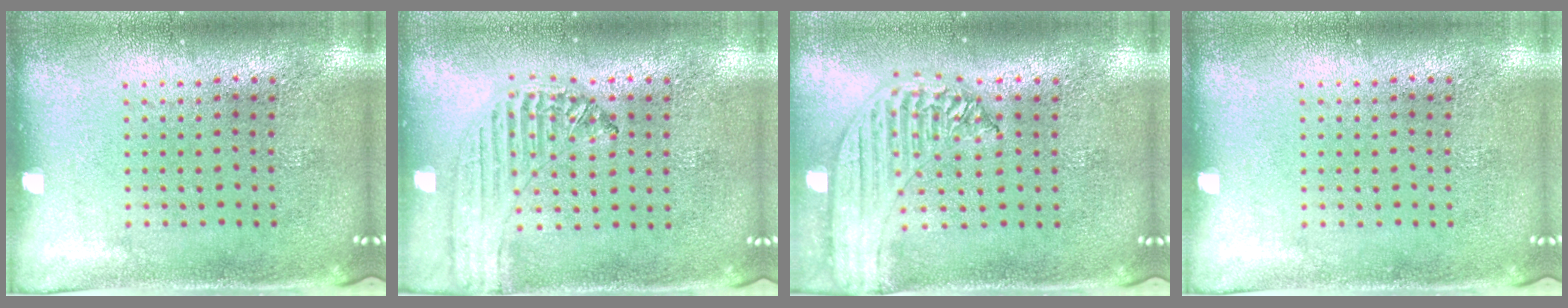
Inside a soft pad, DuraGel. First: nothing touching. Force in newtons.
{"total": 0.8, "press": 0.8, "slide": 0.1}
{"total": 1.7, "press": 1.6, "slide": 0.5}
{"total": 0.0}